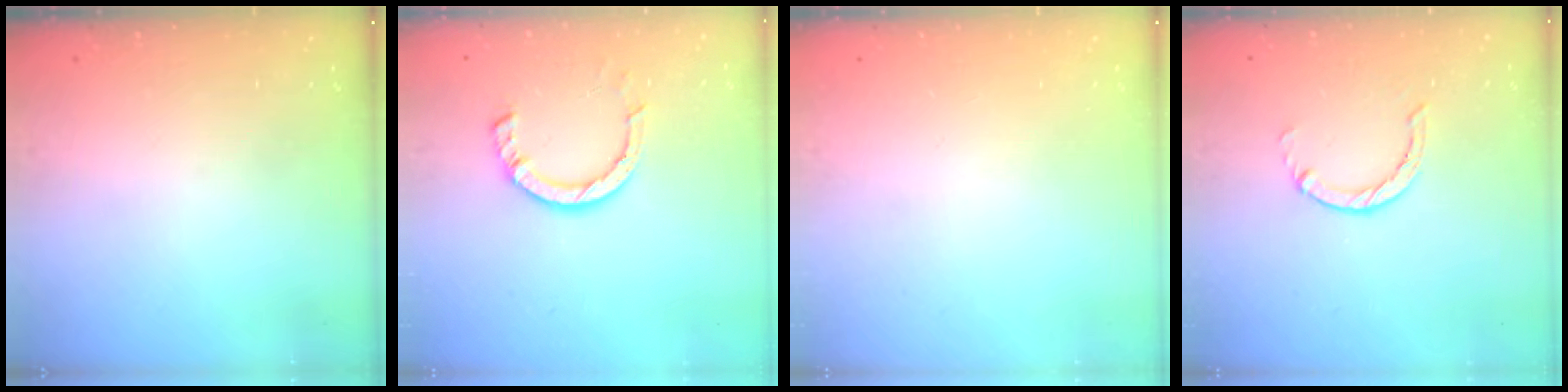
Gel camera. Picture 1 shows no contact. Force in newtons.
{"total": 8.0, "press": 7.9, "slide": 0.9}
{"total": 0.0}
{"total": 1.2, "press": 1.2, "slide": 0.2}